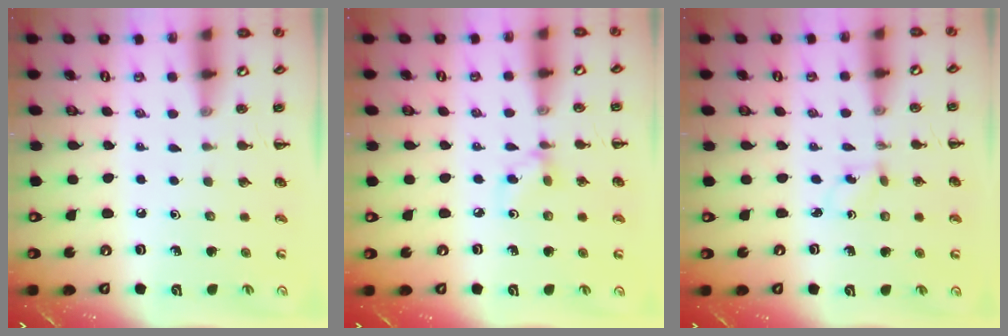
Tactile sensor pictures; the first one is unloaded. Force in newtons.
{"total": 3.0, "press": 2.8, "slide": 1.2}
{"total": 0.9, "press": 0.7, "slide": 0.5}